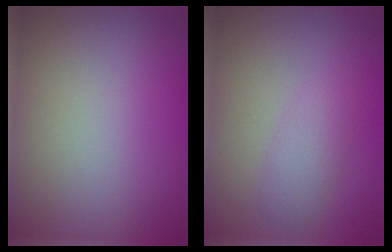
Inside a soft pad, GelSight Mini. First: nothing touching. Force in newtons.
{"total": 2.0, "press": 2.0, "slide": 0.1}